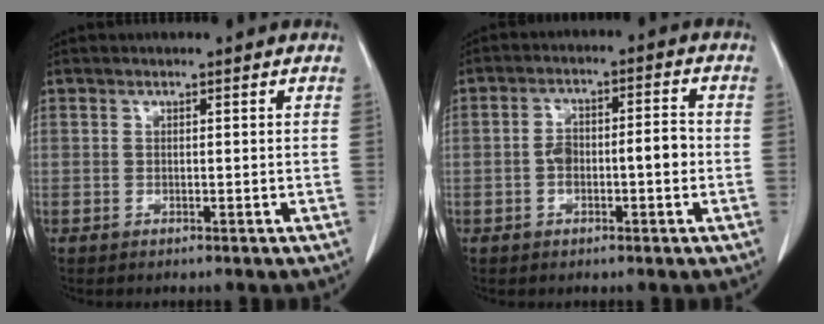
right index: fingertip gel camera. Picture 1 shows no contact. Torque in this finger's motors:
{"motor_torque": [0.65, -0.26, 0.39, 0.06]}